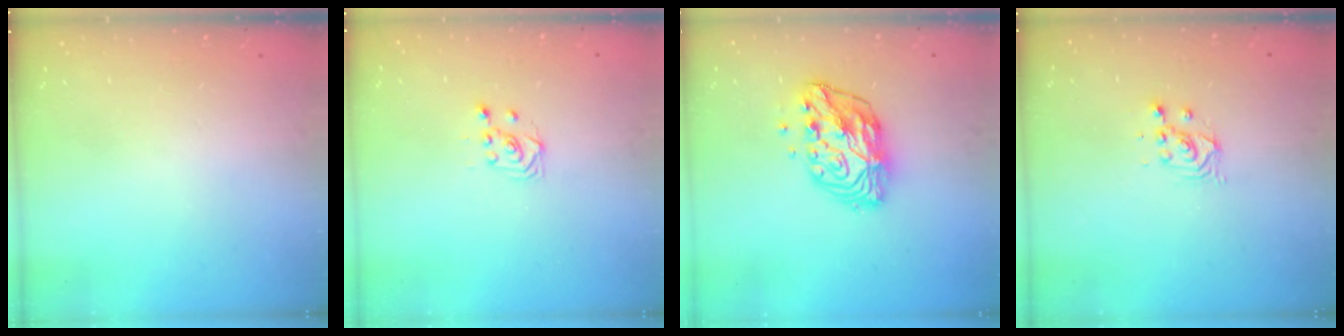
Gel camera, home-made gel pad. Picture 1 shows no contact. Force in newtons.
{"total": 3.2, "press": 2.9, "slide": 1.2}
{"total": 13.2, "press": 13.2, "slide": 0.9}
{"total": 2.8, "press": 2.8, "slide": 0.1}